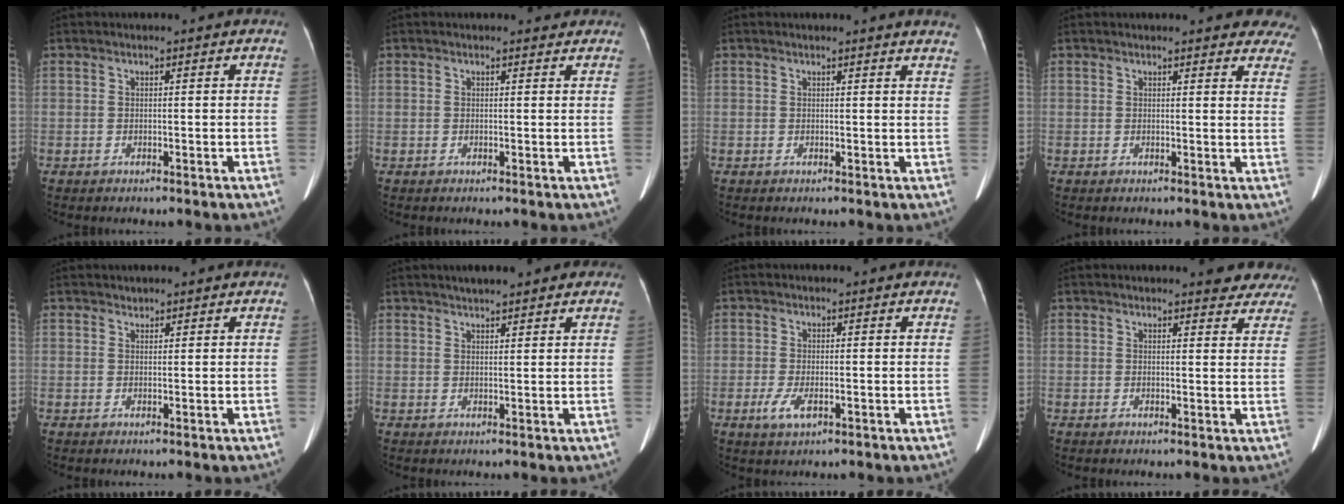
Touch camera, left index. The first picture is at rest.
{"total": 1.3, "force": [1.2, 0.5, 0.1], "torque": [-0.005, -0.001, 0.008]}
{"total": 4.7, "force": [4.5, -0.1, 1.4], "torque": [-0.012, -0.014, 0.022]}
{"total": 14.8, "force": [13.7, 3.3, 4.5], "torque": [-0.019, -0.034, 0.128]}
{"total": 0.6, "force": [0.5, 0.2, 0.0], "torque": [-0.002, 0.000, 0.007]}
{"total": 4.4, "force": [3.6, 0.8, 2.4], "torque": [-0.032, 0.022, 0.053]}
{"total": 3.3, "force": [-1.2, 1.2, 2.8], "torque": [-0.066, -0.007, -0.017]}
{"total": 6.6, "force": [6.1, 1.9, 1.7], "torque": [0.002, -0.013, 0.044]}